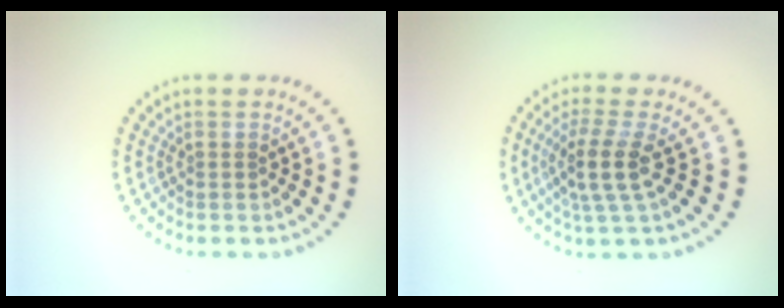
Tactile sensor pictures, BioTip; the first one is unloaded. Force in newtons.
{"total": 3.6, "press": 2.8, "slide": 2.3}